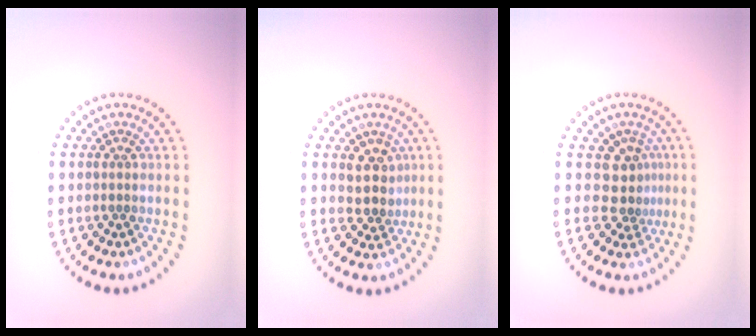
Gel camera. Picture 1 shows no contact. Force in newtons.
{"total": 2.7, "press": 2.4, "slide": 1.2}
{"total": 2.9, "press": 2.0, "slide": 2.1}